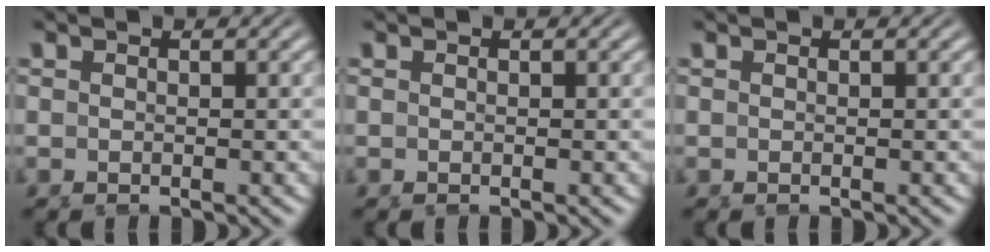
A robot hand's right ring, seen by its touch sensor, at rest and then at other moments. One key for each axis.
{"total": 0.0}
{"total": 0.0}